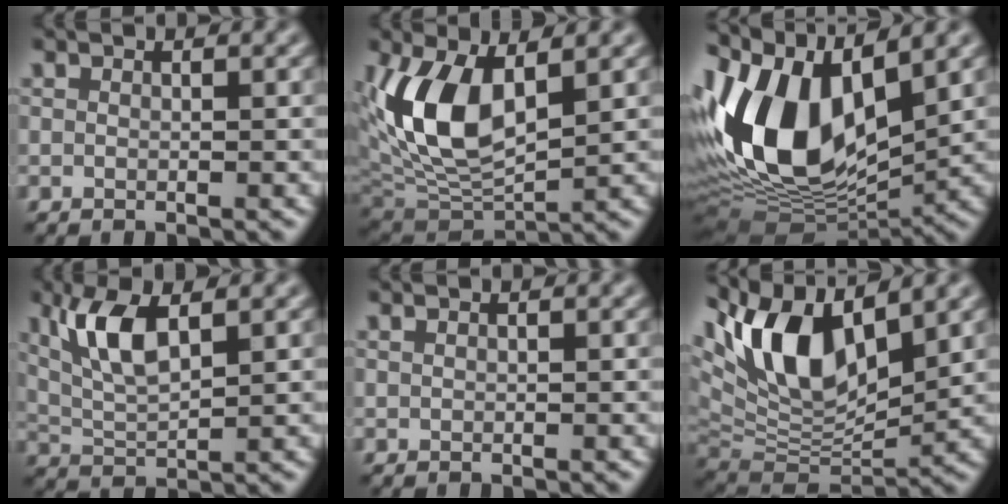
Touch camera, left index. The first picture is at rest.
{"total": 8.8, "force": [1.8, 4.7, 7.2], "torque": [-0.154, -0.009, 0.037]}
{"total": 13.7, "force": [1.5, 7.3, 11.5], "torque": [-0.233, 0.002, 0.020]}
{"total": 4.8, "force": [1.8, 1.8, 4.1], "torque": [-0.095, 0.001, 0.040]}
{"total": 0.0}
{"total": 11.0, "force": [5.2, 4.9, 8.4], "torque": [-0.167, 0.008, 0.099]}